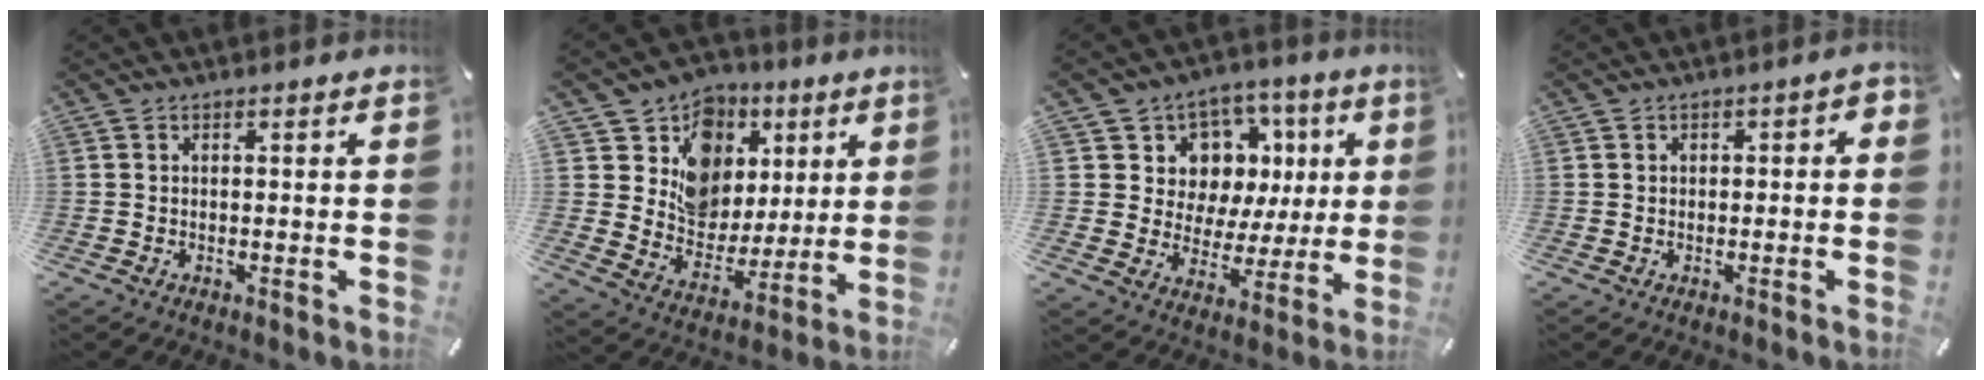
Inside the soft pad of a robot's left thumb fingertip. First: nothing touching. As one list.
[{"total": 13.6, "force": [4.4, 12.4, 3.6], "torque": [-0.052, -0.034, 0.087]}, {"total": 10.3, "force": [2.6, 9.8, 1.9], "torque": [-0.023, -0.033, 0.054]}, {"total": 1.5, "force": [-0.5, 1.1, 0.8], "torque": [-0.013, 0.007, -0.011]}]